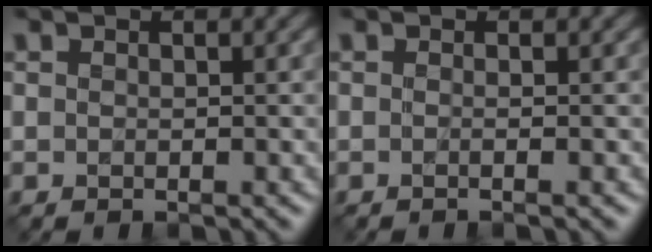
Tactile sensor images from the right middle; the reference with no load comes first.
{"total": 1.6, "force": [0.0, 0.8, 1.5], "torque": [-0.005, -0.011, -0.024]}